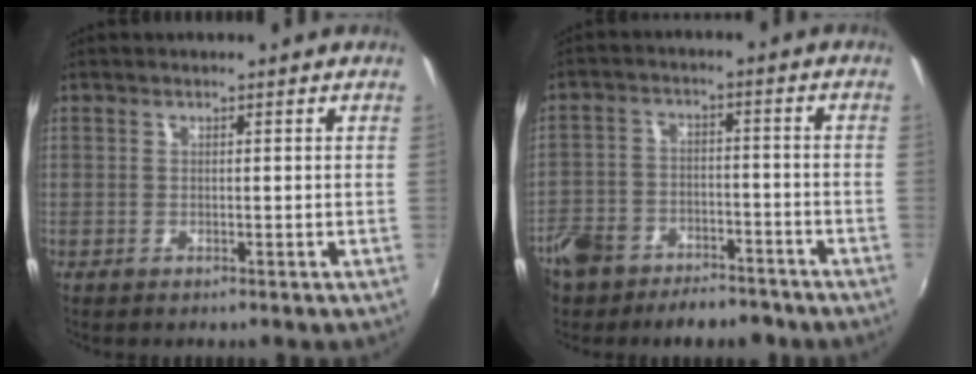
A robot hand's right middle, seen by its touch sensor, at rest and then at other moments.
{"total": 13.7, "force": [-9.5, 8.2, 5.5], "torque": [-0.148, 0.012, -0.139]}